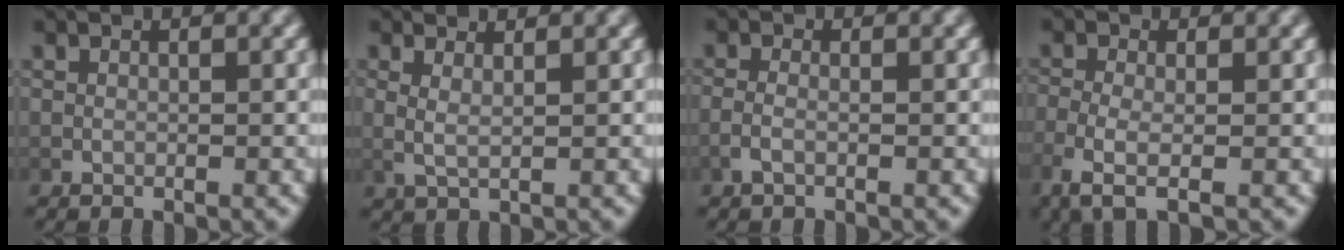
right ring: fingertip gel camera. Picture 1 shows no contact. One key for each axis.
{"total": 2.7, "fx": 1.0, "fy": 1.2, "fz": 2.1, "tx": -0.041, "ty": -0.005, "tz": 0.024}
{"total": 1.5, "fx": -0.9, "fy": 0.3, "fz": 1.2, "tx": -0.033, "ty": -0.009, "tz": -0.013}
{"total": 3.4, "fx": -1.1, "fy": 1.1, "fz": 3.0, "tx": -0.077, "ty": -0.015, "tz": -0.013}